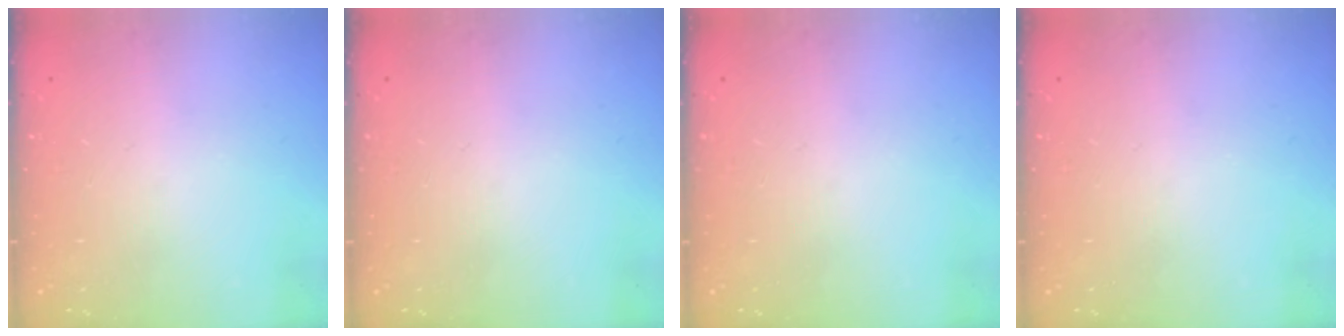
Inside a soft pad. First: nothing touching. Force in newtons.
{"total": 0.0}
{"total": 0.0}
{"total": 0.0}